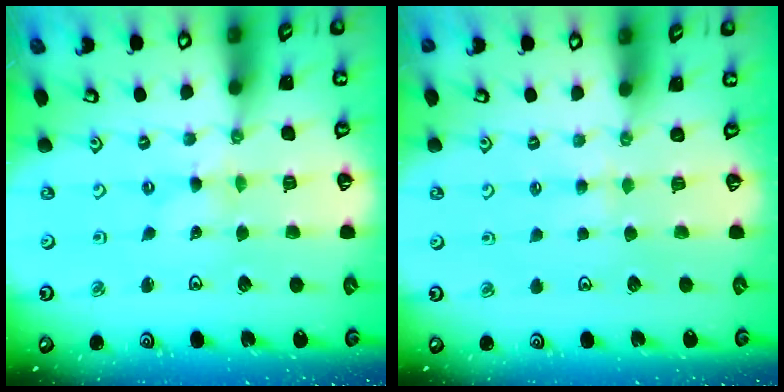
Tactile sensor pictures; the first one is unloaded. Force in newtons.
{"total": 2.6, "press": 2.5, "slide": 0.5}